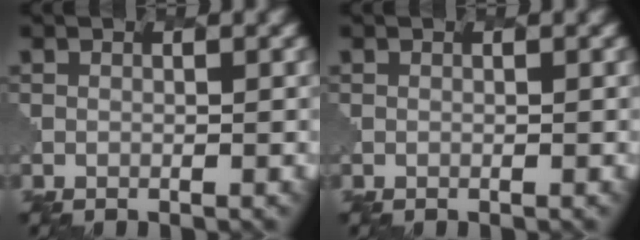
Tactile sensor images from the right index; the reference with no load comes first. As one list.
[{"total": 0.0}]